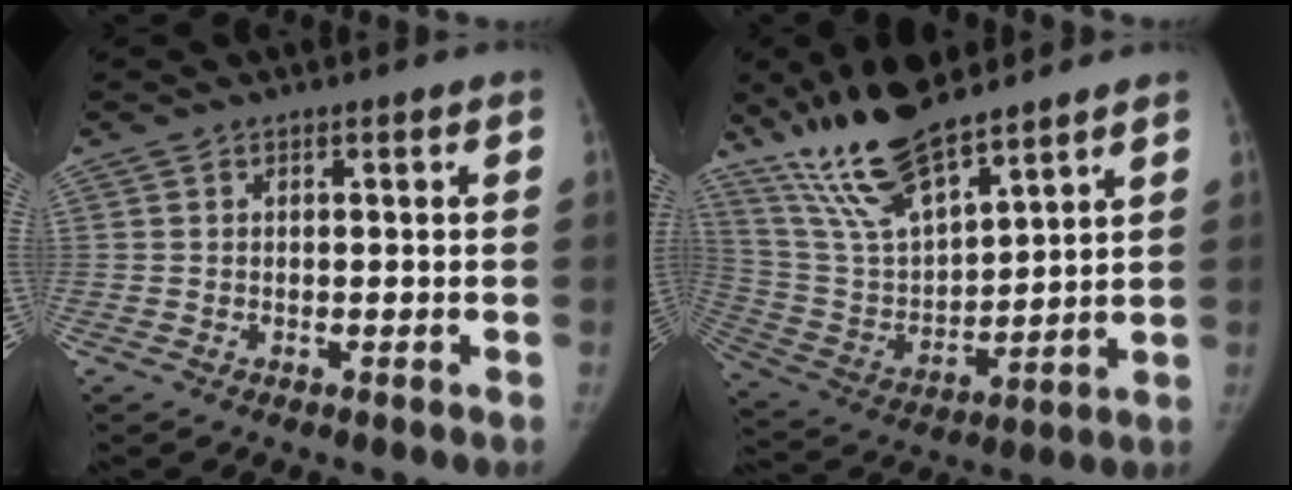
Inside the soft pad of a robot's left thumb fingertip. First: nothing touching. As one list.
[{"total": 17.1, "force": [13.4, 4.6, 9.7], "torque": [-0.165, -0.062, 0.267]}]